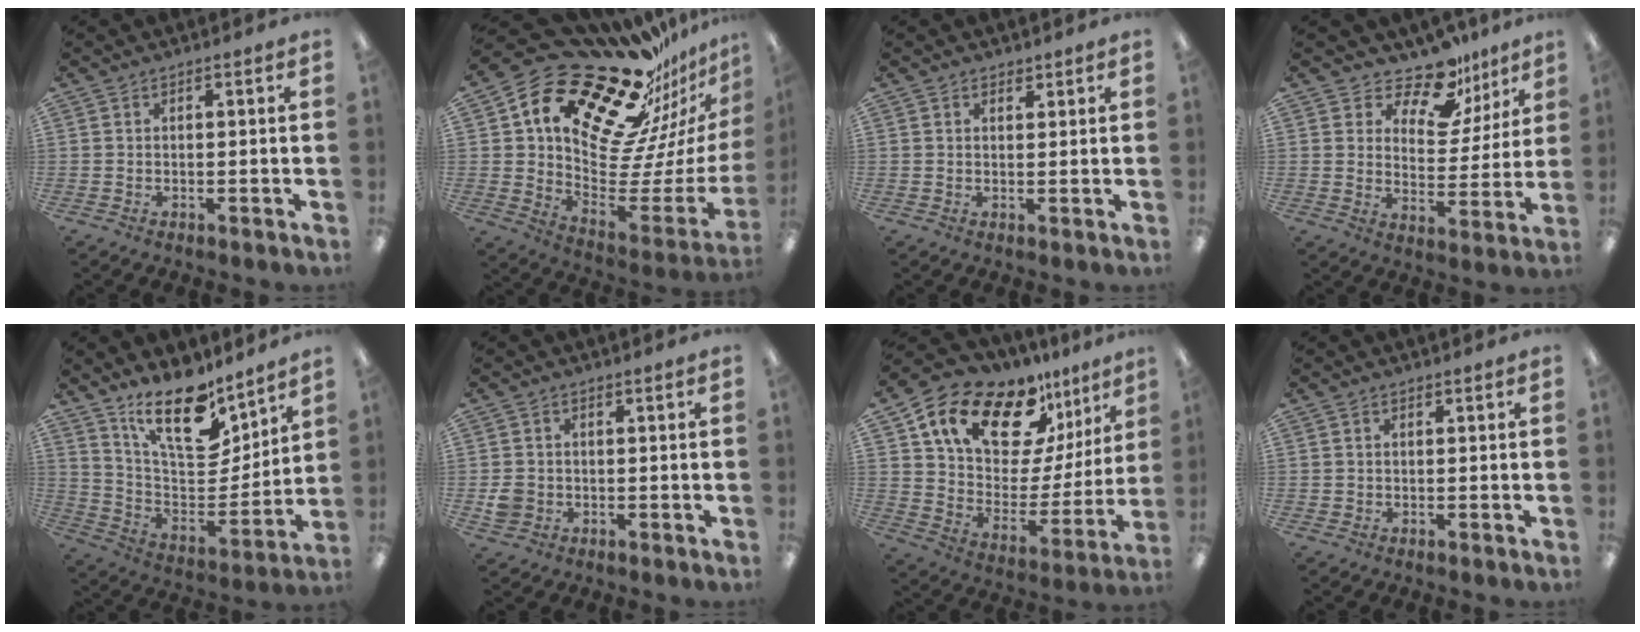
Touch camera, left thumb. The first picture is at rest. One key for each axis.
{"total": 25.1, "fx": 18.7, "fy": 12.4, "fz": 11.2, "tx": -0.154, "ty": -0.151, "tz": 0.333}
{"total": 1.6, "fx": 1.2, "fy": 1.0, "fz": 0.2, "tx": 0.003, "ty": -0.002, "tz": 0.019}
{"total": 13.3, "fx": 10.7, "fy": 5.9, "fz": 5.2, "tx": -0.082, "ty": -0.075, "tz": 0.193}
{"total": 19.1, "fx": 13.9, "fy": 7.8, "fz": 10.5, "tx": -0.177, "ty": -0.094, "tz": 0.244}
{"total": 4.1, "fx": -0.5, "fy": 3.9, "fz": 1.4, "tx": -0.009, "ty": 0.003, "tz": -0.009}
{"total": 19.1, "fx": 14.1, "fy": 9.3, "fz": 9.1, "tx": -0.168, "ty": -0.099, "tz": 0.252}
{"total": 1.0, "fx": 0.3, "fy": 0.9, "fz": -0.1, "tx": 0.002, "ty": 0.005, "tz": 0.003}